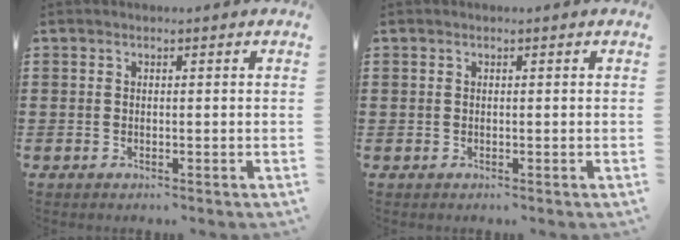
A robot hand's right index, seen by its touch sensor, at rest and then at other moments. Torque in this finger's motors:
{"motor_torque": [1.16, 0.97, 0.12, 0.01]}